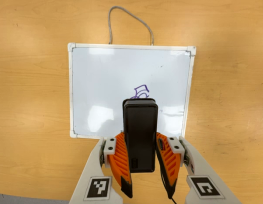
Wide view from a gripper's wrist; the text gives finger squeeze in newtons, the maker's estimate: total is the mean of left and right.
{"total": 8.6, "left": 7.2, "right": 10.0}